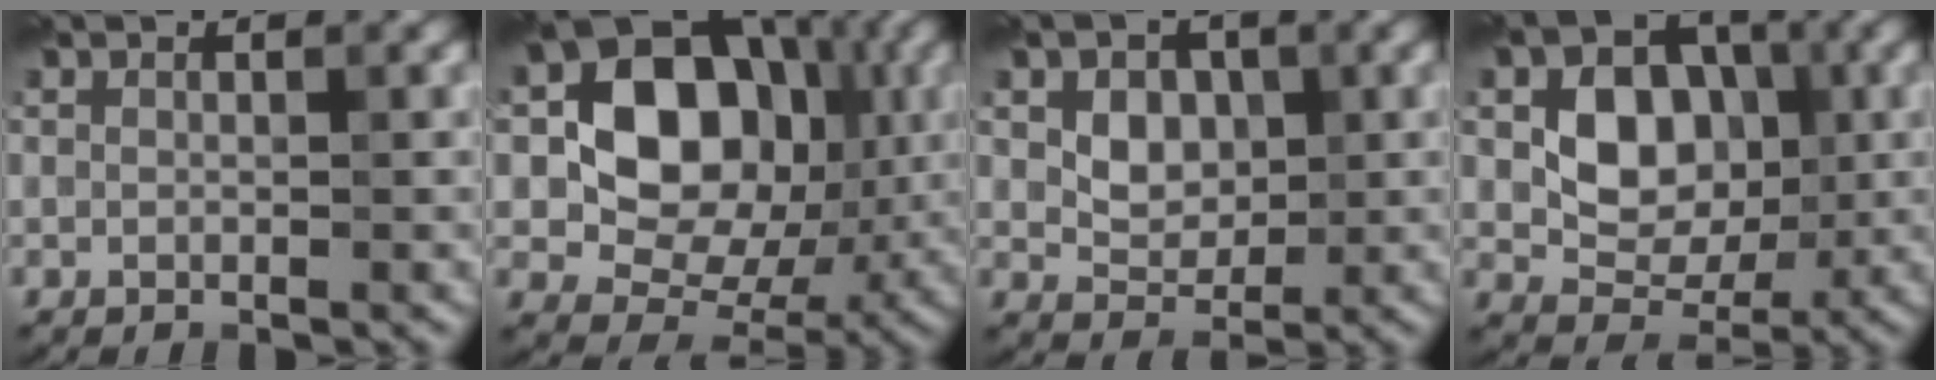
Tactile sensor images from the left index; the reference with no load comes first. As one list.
[{"total": 11.9, "force": [0.8, 9.2, 7.6], "torque": [-0.109, -0.009, 0.004]}, {"total": 3.5, "force": [0.3, 2.7, 2.2], "torque": [-0.038, -0.008, 0.002]}, {"total": 6.8, "force": [0.3, 5.1, 4.4], "torque": [-0.068, -0.005, 0.000]}]